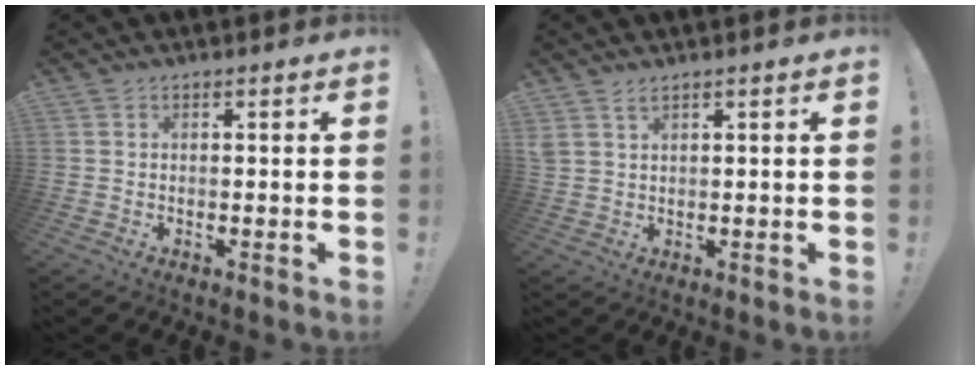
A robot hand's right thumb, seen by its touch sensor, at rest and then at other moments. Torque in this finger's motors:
{"motor_torque": [1.28, 1.29, 0.46, 0.42, 0.17]}